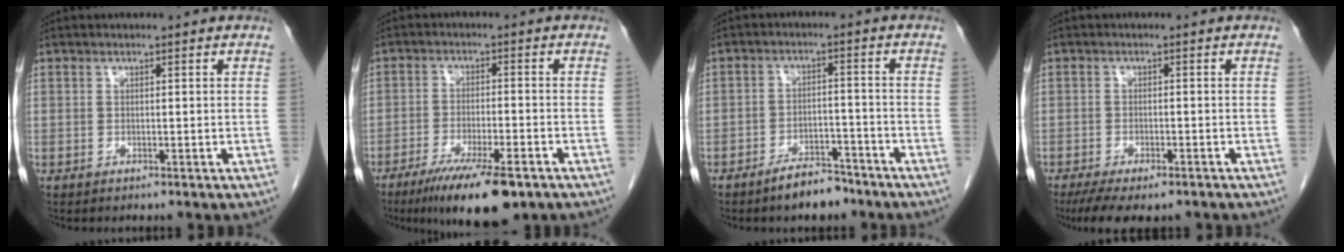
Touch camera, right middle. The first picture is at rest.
{"total": 11.8, "force": [-7.8, 2.0, 8.6], "torque": [-0.142, -0.026, -0.122]}
{"total": 5.3, "force": [-4.3, 2.0, 2.4], "torque": [-0.042, 0.003, -0.066]}
{"total": 9.3, "force": [-7.0, 3.1, 5.3], "torque": [-0.082, -0.013, -0.104]}